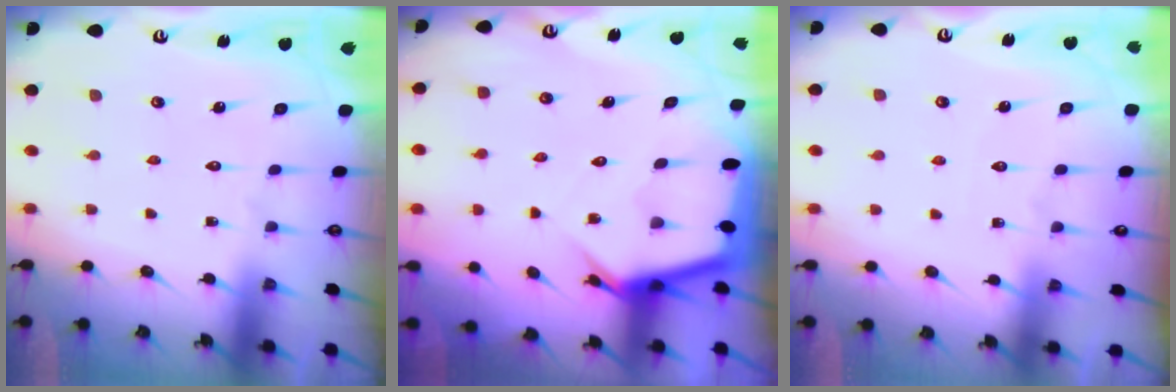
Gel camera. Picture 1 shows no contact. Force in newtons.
{"total": 6.6, "press": 6.6, "slide": 0.7}
{"total": 4.0, "press": 4.0, "slide": 0.5}